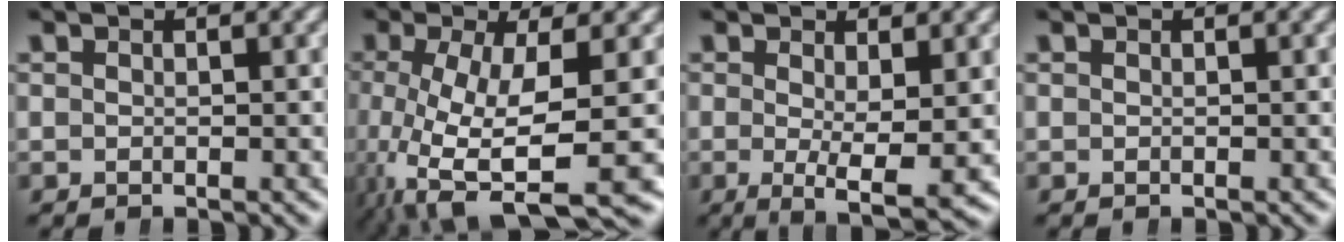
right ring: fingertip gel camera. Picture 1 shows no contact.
{"total": 9.0, "force": [-3.0, 4.1, 7.5], "torque": [-0.156, -0.041, -0.023]}
{"total": 4.4, "force": [-1.4, 1.0, 4.1], "torque": [-0.069, -0.037, -0.009]}
{"total": 0.0}